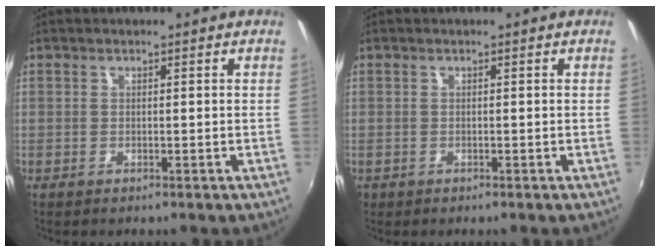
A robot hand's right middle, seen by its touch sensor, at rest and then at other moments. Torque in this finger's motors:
{"motor_torque": [-0.02, 0.03, -0.05, -0.01]}